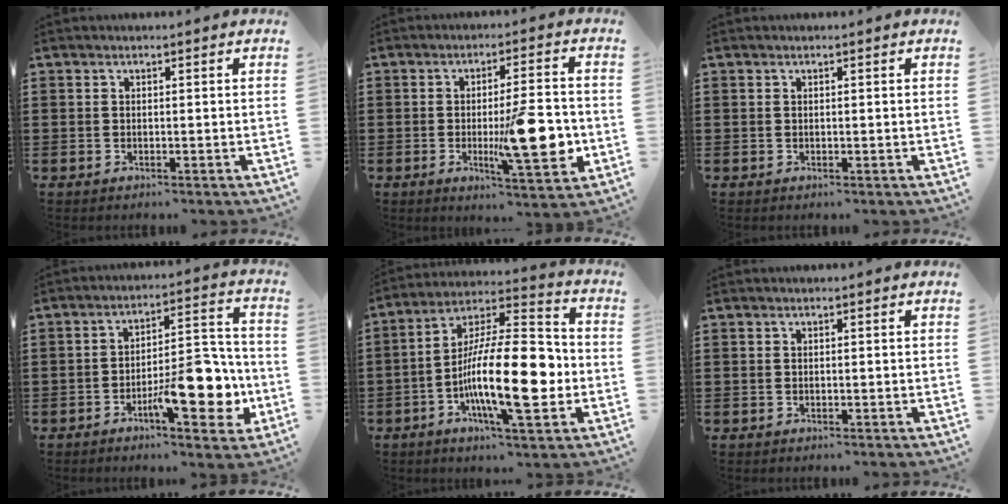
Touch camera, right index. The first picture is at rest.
{"total": 12.6, "force": [-2.1, 3.0, 12.0], "torque": [-0.182, -0.015, -0.033]}
{"total": 0.0}
{"total": 12.3, "force": [-4.8, 4.5, 10.4], "torque": [-0.148, 0.003, -0.079]}
{"total": 17.3, "force": [-3.5, 5.9, 15.9], "torque": [-0.278, -0.007, -0.063]}
{"total": 0.0}